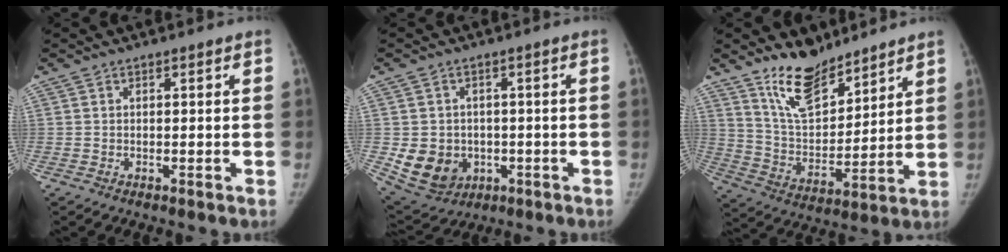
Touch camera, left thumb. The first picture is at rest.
{"total": 9.7, "force": [-1.6, 8.5, 4.4], "torque": [-0.054, 0.005, -0.003]}
{"total": 13.3, "force": [10.4, 5.6, 6.1], "torque": [-0.073, -0.077, 0.199]}